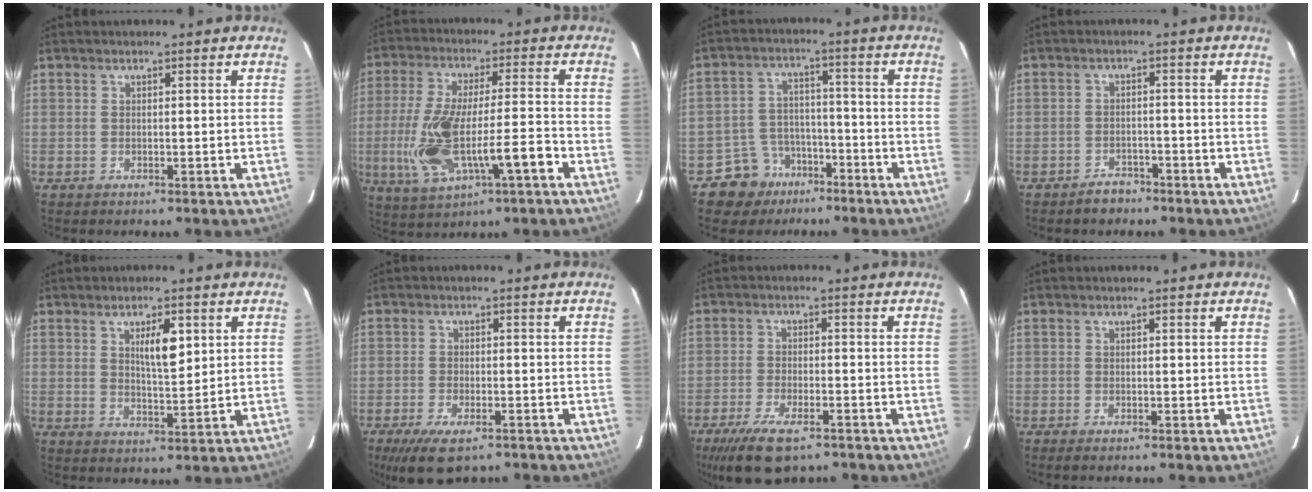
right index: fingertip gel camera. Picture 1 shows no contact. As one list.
[{"total": 13.9, "force": [-4.3, 3.0, 12.9], "torque": [-0.256, 0.002, -0.066]}, {"total": 8.8, "force": [-5.4, 6.8, 1.2], "torque": [-0.020, 0.033, -0.082]}, {"total": 2.9, "force": [-2.3, 1.6, 0.5], "torque": [-0.013, 0.005, -0.033]}, {"total": 5.4, "force": [2.1, 1.4, 4.8], "torque": [-0.083, -0.001, 0.039]}, {"total": 8.4, "force": [-6.1, 2.7, 5.0], "torque": [-0.085, -0.013, -0.097]}, {"total": 9.7, "force": [-7.0, 2.8, 6.1], "torque": [-0.108, -0.017, -0.114]}, {"total": 1.6, "force": [-1.2, 0.2, 0.9], "torque": [-0.014, -0.003, -0.015]}]